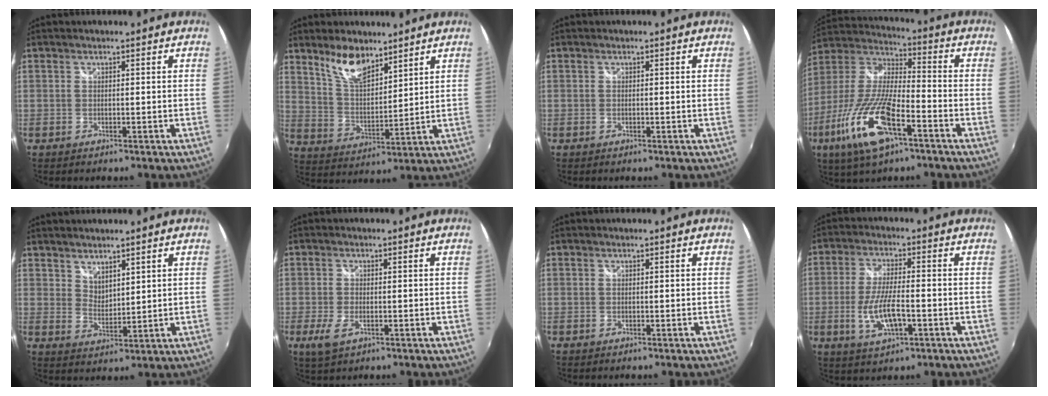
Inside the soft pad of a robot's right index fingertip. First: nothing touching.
{"total": 9.3, "force": [6.9, 3.6, 5.2], "torque": [-0.095, 0.003, 0.135]}
{"total": 0.0}
{"total": 18.9, "force": [-9.2, 5.6, 15.6], "torque": [-0.328, -0.036, -0.179]}
{"total": 4.2, "force": [3.5, 1.8, 1.5], "torque": [-0.017, -0.005, 0.064]}
{"total": 4.2, "force": [-1.8, 1.8, 3.3], "torque": [-0.073, -0.010, -0.030]}
{"total": 0.0}
{"total": 9.2, "force": [-2.8, 3.0, 8.2], "torque": [-0.167, -0.010, -0.048]}